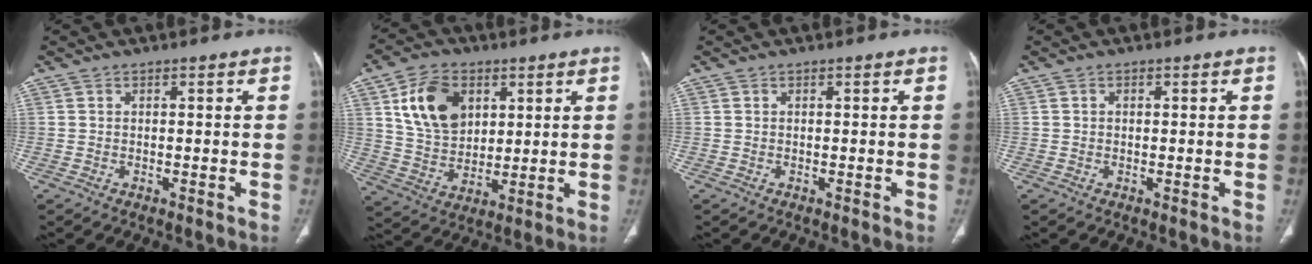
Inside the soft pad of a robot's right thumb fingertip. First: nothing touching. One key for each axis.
{"total": 13.0, "fx": 4.9, "fy": 8.9, "fz": 8.1, "tx": -0.120, "ty": -0.015, "tz": 0.098}
{"total": 0.0}
{"total": 0.0}